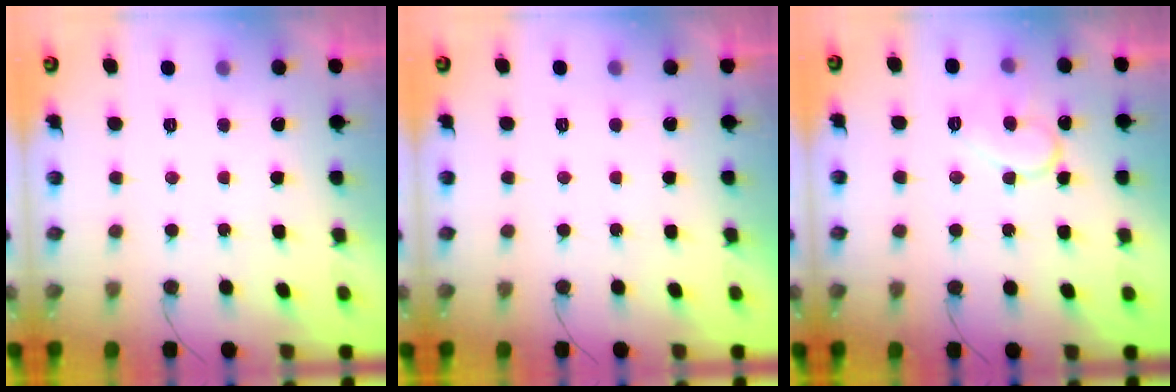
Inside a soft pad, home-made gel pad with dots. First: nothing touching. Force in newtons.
{"total": 1.7, "press": 1.7, "slide": 0.0}
{"total": 10.4, "press": 10.4, "slide": 0.8}